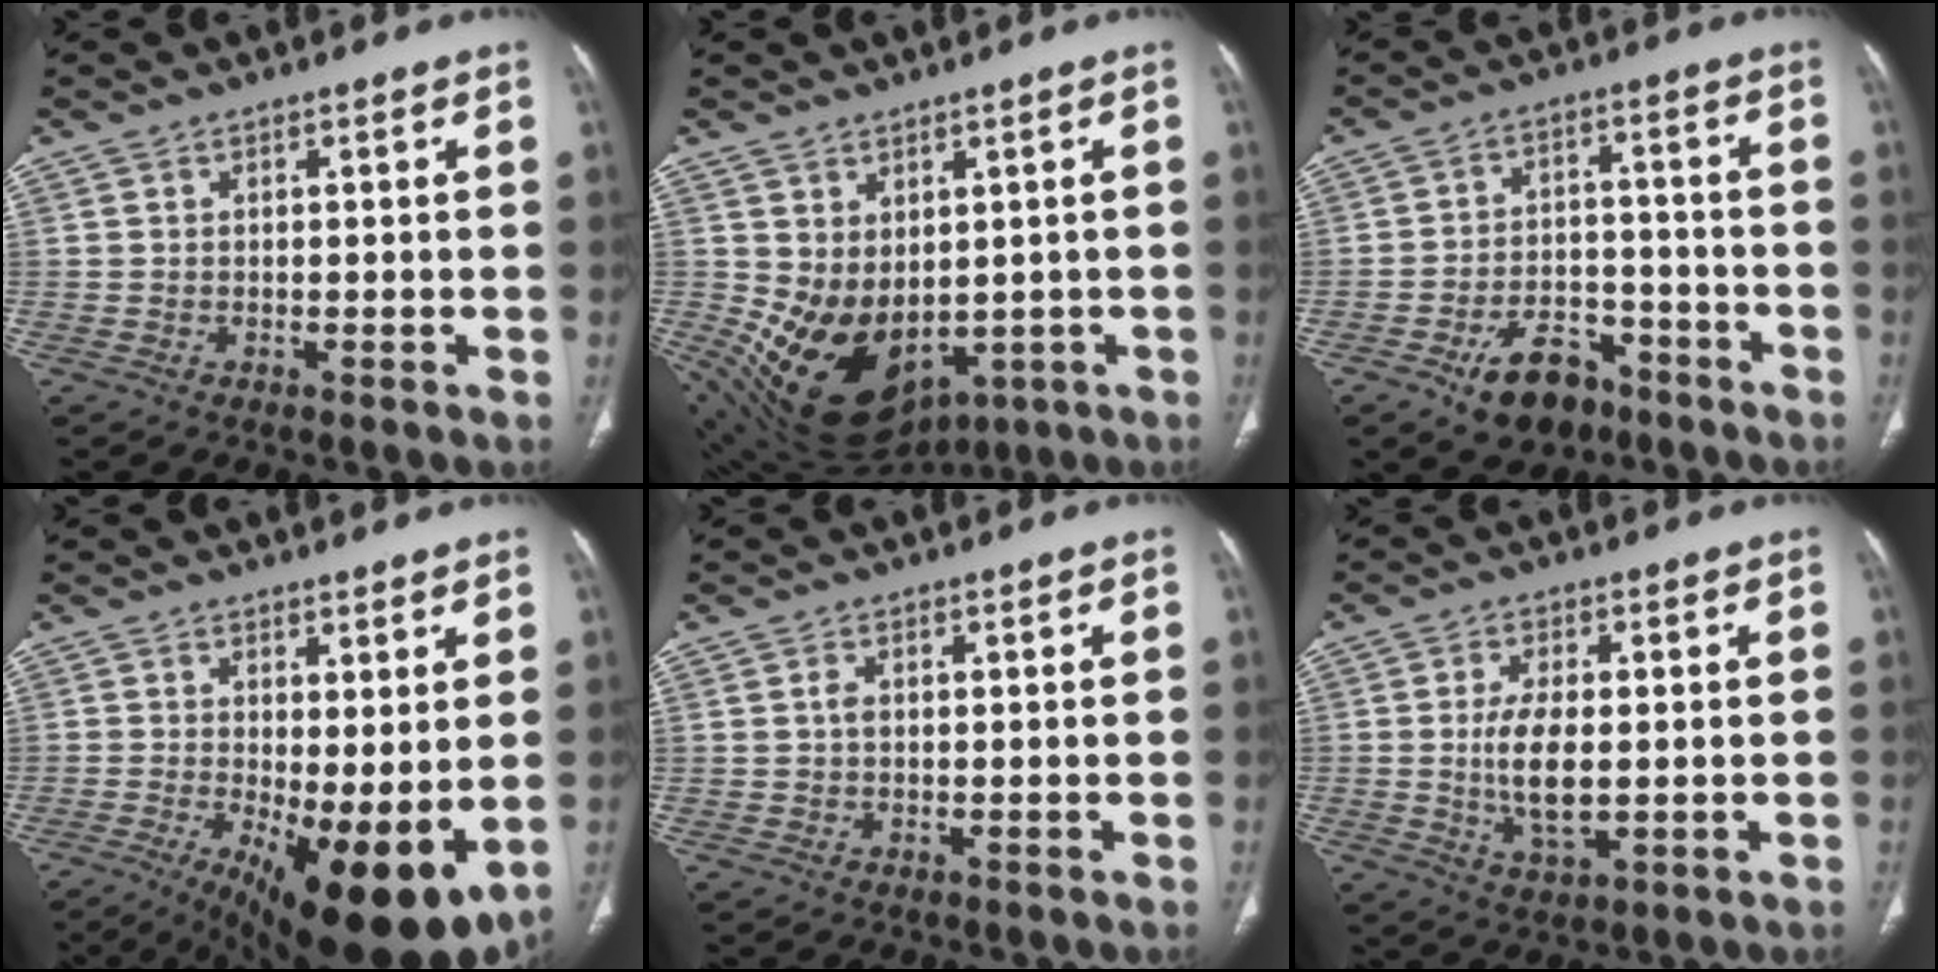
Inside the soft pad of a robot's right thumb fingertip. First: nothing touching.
{"total": 15.3, "force": [-1.7, 10.9, 10.6], "torque": [-0.165, -0.015, 0.016]}
{"total": 10.5, "force": [-6.4, 6.4, 5.3], "torque": [-0.060, 0.045, -0.096]}
{"total": 15.5, "force": [-3.4, 5.5, 14.1], "torque": [-0.198, -0.028, -0.028]}
{"total": 1.2, "force": [0.1, 0.7, 0.9], "torque": [-0.018, 0.003, 0.001]}
{"total": 8.3, "force": [-0.4, 3.9, 7.3], "torque": [-0.139, -0.009, -0.002]}